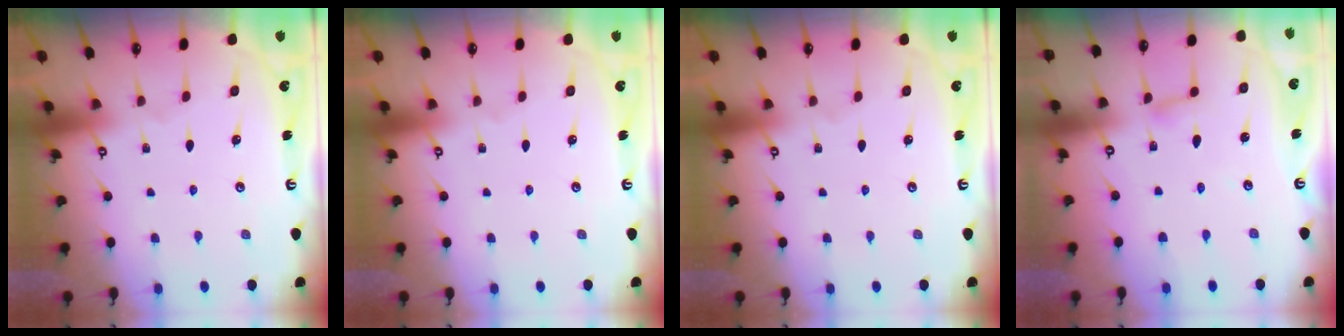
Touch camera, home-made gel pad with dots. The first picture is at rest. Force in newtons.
{"total": 0.0}
{"total": 0.0}
{"total": 2.4, "press": 2.4, "slide": 0.2}